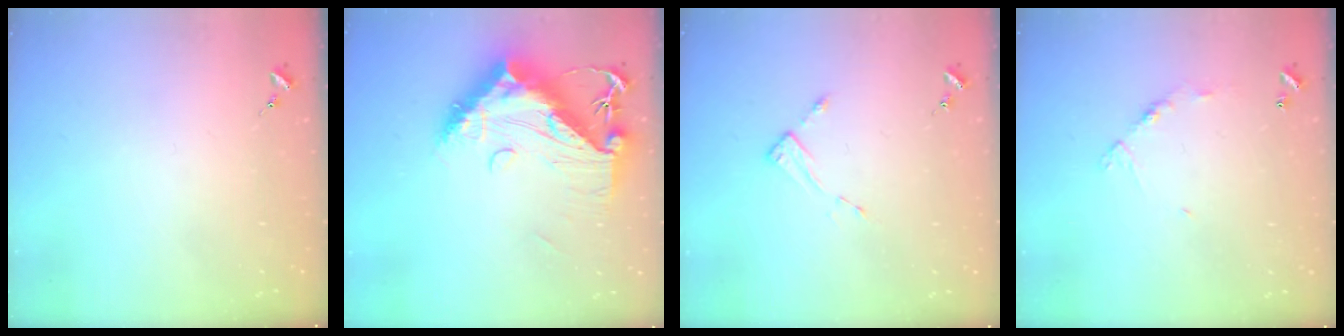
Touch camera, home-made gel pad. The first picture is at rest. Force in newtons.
{"total": 16.8, "press": 16.7, "slide": 1.4}
{"total": 2.8, "press": 2.7, "slide": 0.3}
{"total": 6.5, "press": 6.5, "slide": 0.4}